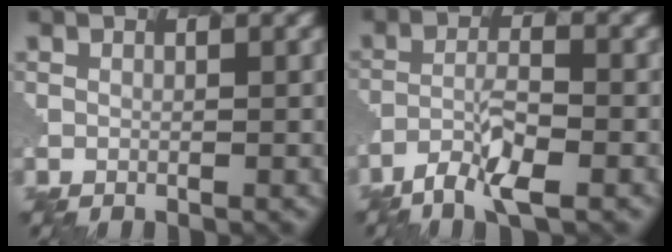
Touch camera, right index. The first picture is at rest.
{"total": 4.6, "force": [-3.6, 0.6, 2.8], "torque": [-0.065, 0.001, -0.067]}